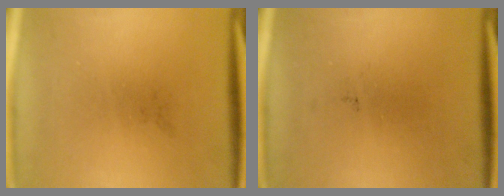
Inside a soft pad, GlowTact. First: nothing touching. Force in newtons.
{"total": 0.0}